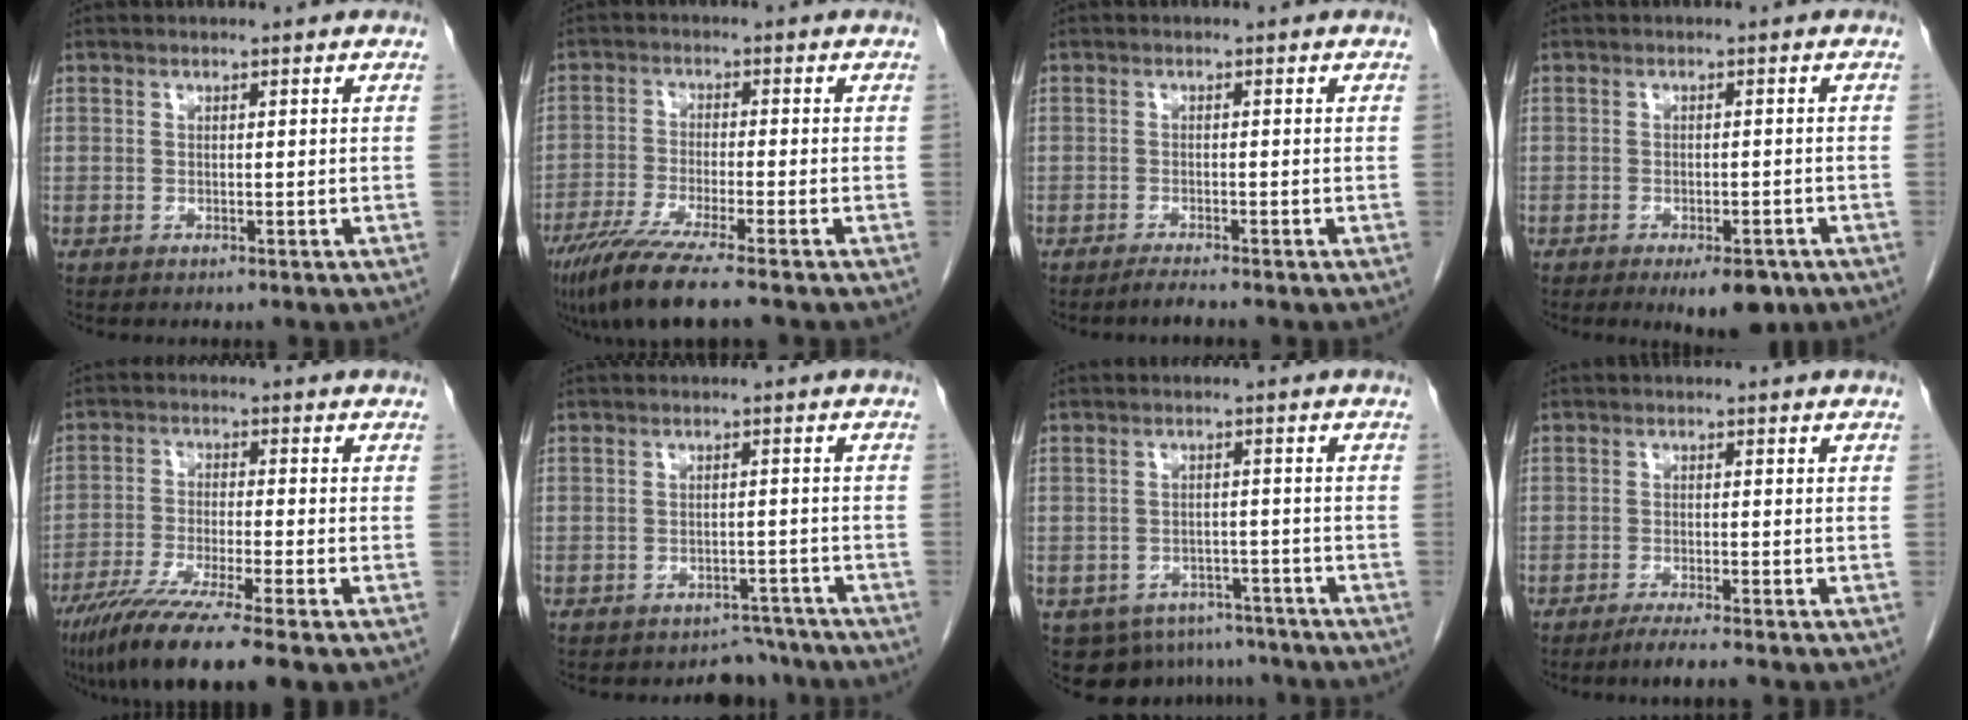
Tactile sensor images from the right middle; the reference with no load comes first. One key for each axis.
{"total": 9.7, "fx": -7.4, "fy": -0.4, "fz": 6.3, "tx": -0.104, "ty": -0.030, "tz": -0.124}
{"total": 1.7, "fx": -1.5, "fy": -0.4, "fz": 0.6, "tx": -0.018, "ty": -0.004, "tz": -0.029}
{"total": 5.5, "fx": -3.5, "fy": 2.0, "fz": 3.8, "tx": -0.043, "ty": -0.003, "tz": -0.043}
{"total": 11.7, "fx": -8.1, "fy": -0.2, "fz": 8.4, "tx": -0.141, "ty": -0.032, "tz": -0.133}
{"total": 4.6, "fx": -4.0, "fy": 2.1, "fz": -0.5, "tx": 0.015, "ty": 0.017, "tz": -0.053}
{"total": 9.7, "fx": -7.7, "fy": 5.6, "fz": 1.7, "tx": -0.021, "ty": 0.008, "tz": -0.091}
{"total": 3.4, "fx": -2.8, "fy": -0.5, "fz": 1.9, "tx": -0.035, "ty": -0.006, "tz": -0.048}